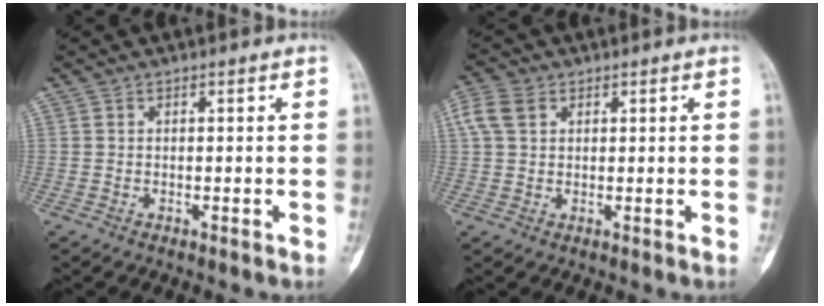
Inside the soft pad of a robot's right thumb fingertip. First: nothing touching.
{"total": 4.8, "force": [1.8, 3.4, 2.9], "torque": [-0.068, 0.011, 0.036]}